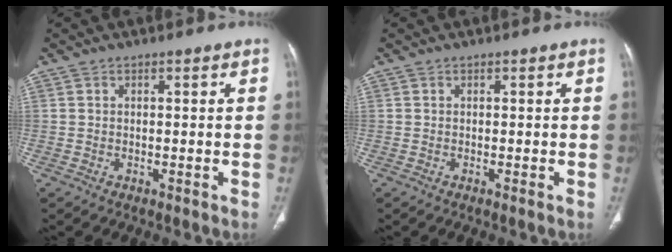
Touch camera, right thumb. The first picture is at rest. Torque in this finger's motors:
{"motor_torque": [-0.09, 0.15, 0.43, -0.13, -0.03]}